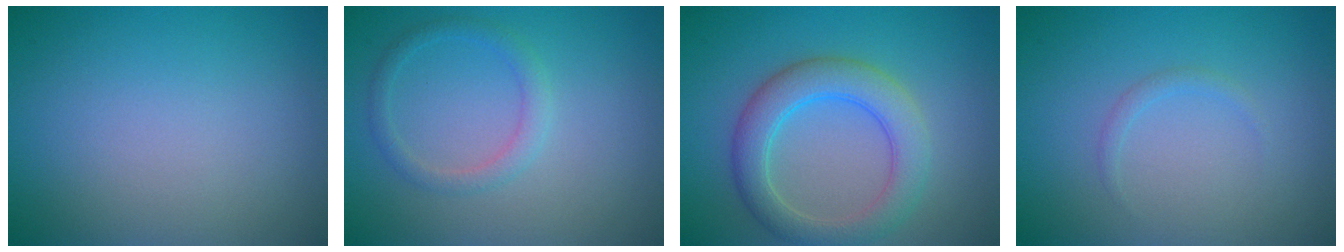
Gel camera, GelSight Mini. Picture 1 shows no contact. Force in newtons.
{"total": 1.7, "press": 1.7, "slide": 0.1}
{"total": 4.9, "press": 4.9, "slide": 0.1}
{"total": 0.8, "press": 0.8, "slide": 0.1}